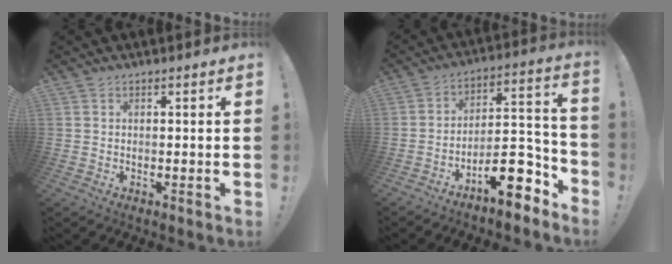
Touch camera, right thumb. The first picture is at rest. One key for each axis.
{"total": 14.5, "fx": -9.4, "fy": 5.9, "fz": 9.4, "tx": -0.104, "ty": 0.062, "tz": -0.151}